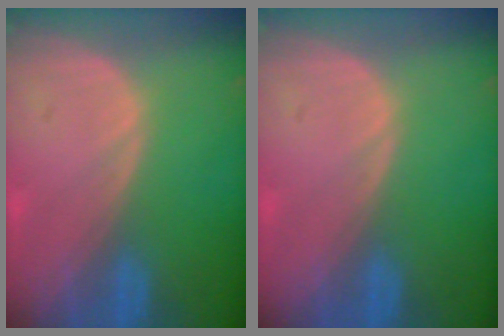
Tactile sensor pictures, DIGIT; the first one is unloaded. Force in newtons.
{"total": 0.0}